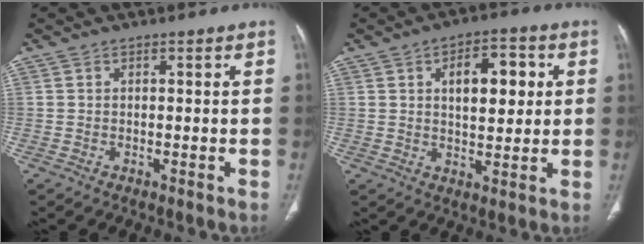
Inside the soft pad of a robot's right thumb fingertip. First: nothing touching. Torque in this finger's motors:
{"motor_torque": [-0.84, 0.62, 0.11, -0.02, 0.10]}